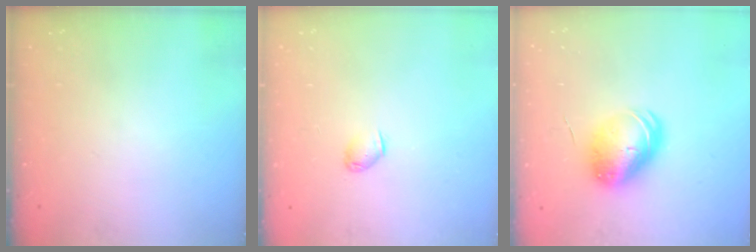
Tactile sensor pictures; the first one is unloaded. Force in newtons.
{"total": 3.5, "press": 3.5, "slide": 0.8}
{"total": 10.8, "press": 10.5, "slide": 2.2}